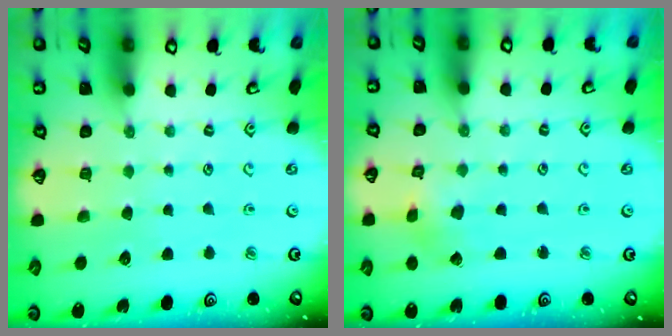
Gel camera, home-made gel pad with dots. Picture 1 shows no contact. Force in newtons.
{"total": 2.1, "press": 2.1, "slide": 0.3}